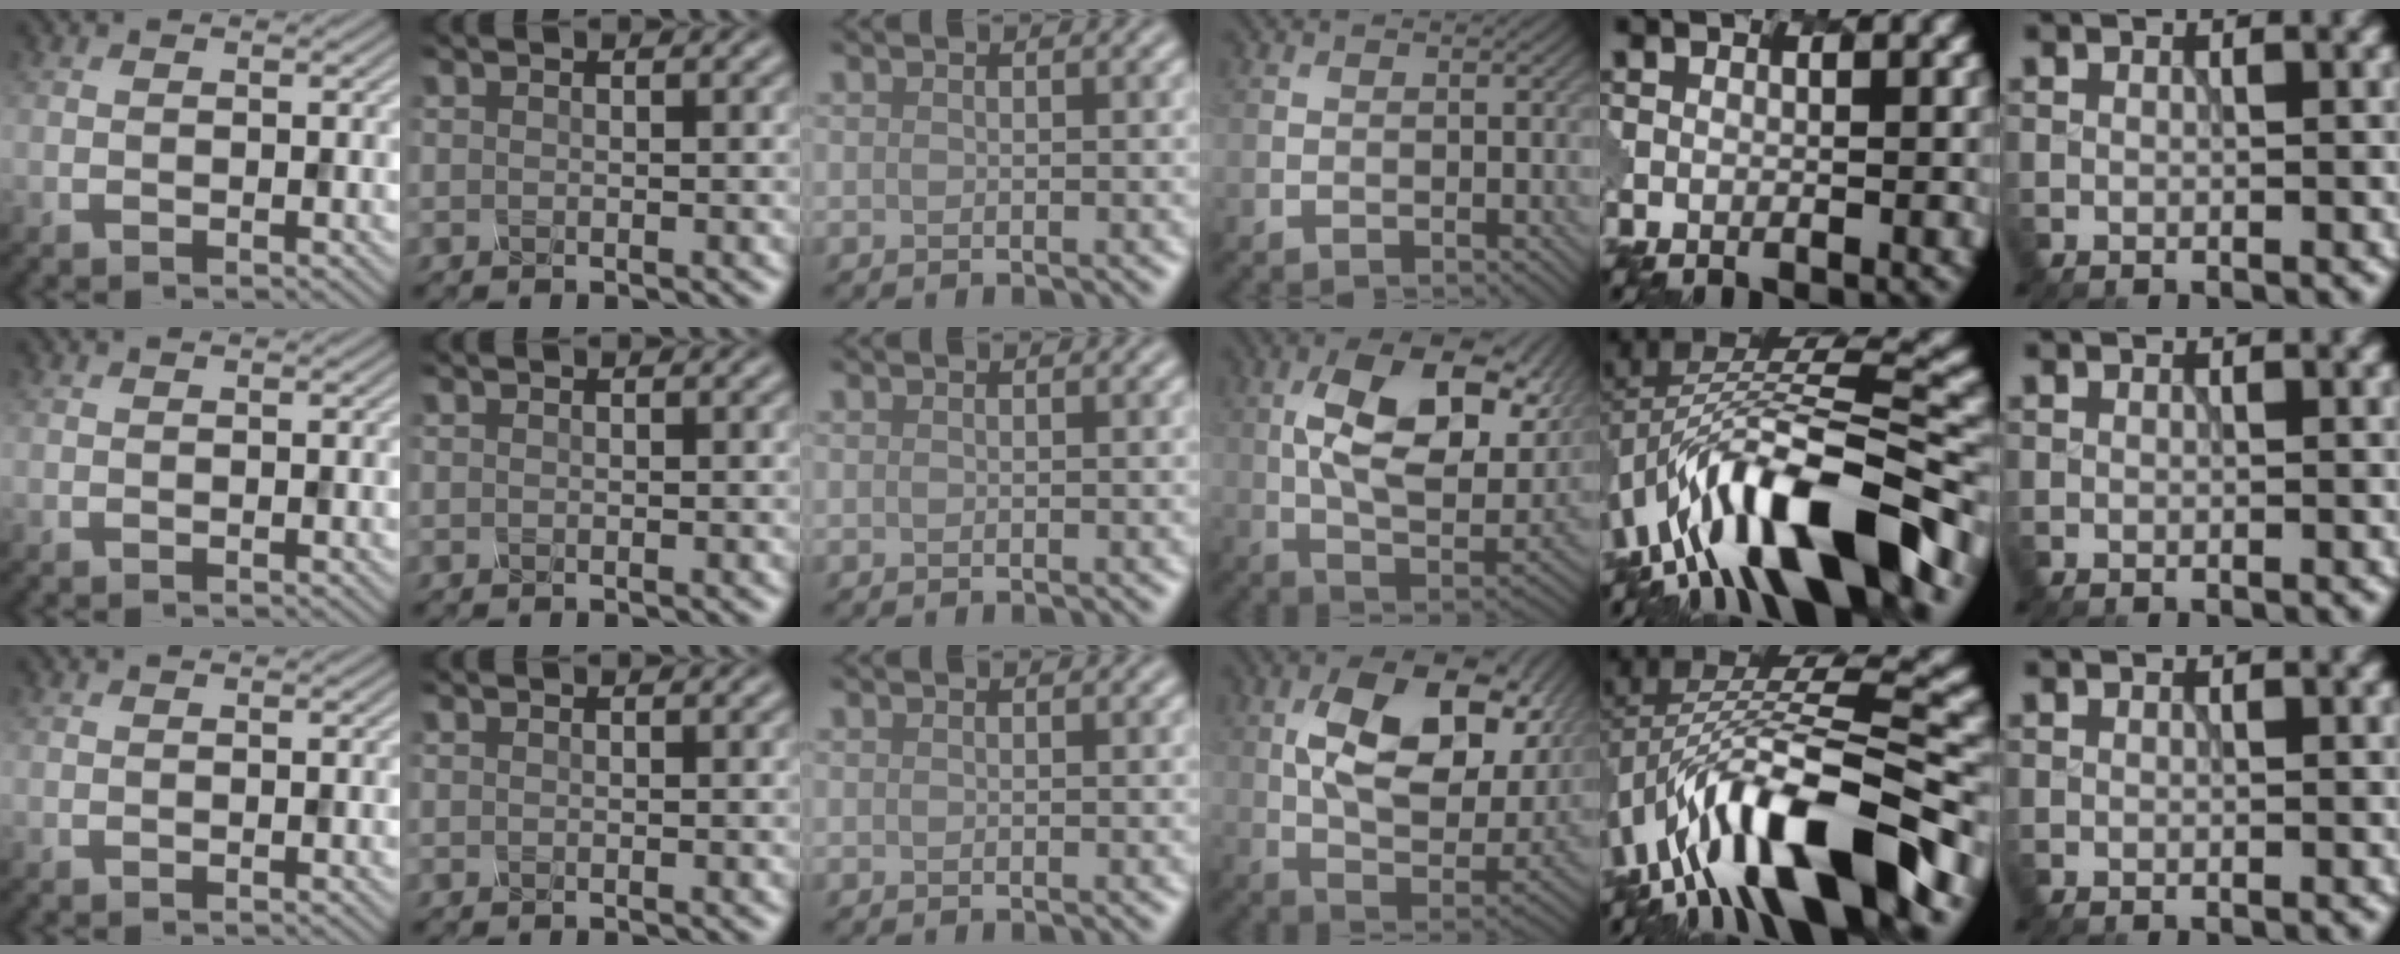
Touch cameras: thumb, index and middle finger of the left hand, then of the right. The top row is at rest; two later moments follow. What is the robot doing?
{"motion": "unscrew", "object": "spray bottle"}